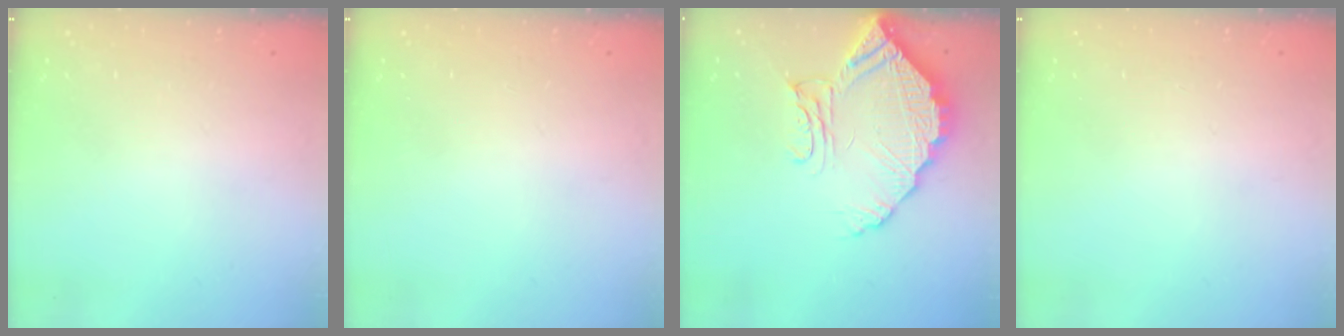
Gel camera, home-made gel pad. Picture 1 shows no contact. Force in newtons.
{"total": 0.0}
{"total": 14.0, "press": 14.0, "slide": 1.3}
{"total": 0.0}